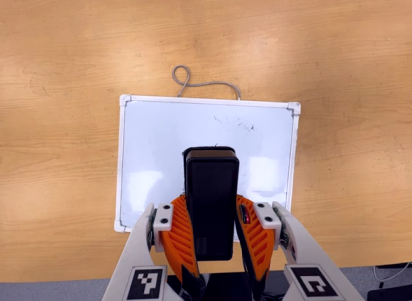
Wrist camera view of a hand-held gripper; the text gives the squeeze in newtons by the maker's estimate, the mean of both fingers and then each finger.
{"total": 9.6, "left": 7.7, "right": 11.5}